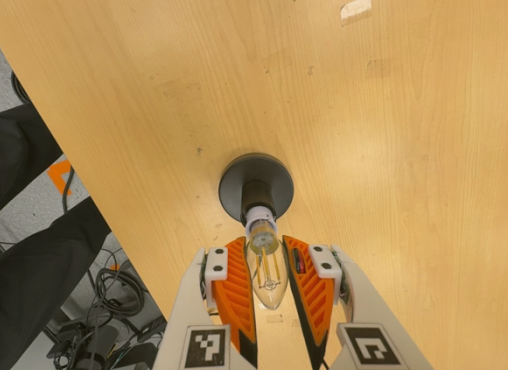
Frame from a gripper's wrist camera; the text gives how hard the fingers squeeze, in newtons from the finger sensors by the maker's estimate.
{"total": 13.4, "left": 12.9, "right": 13.9}